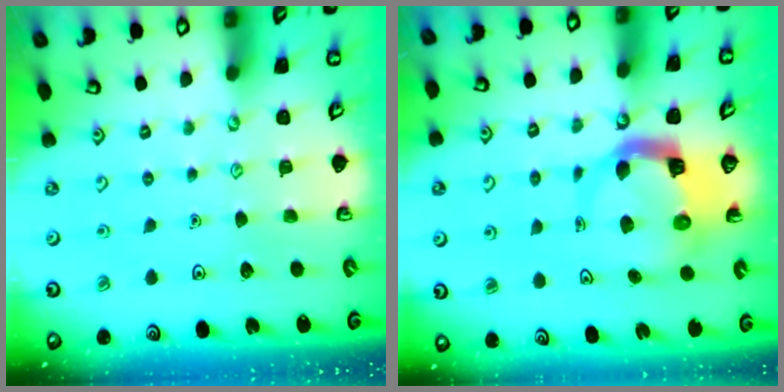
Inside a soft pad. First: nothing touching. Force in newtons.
{"total": 6.8, "press": 6.7, "slide": 1.0}